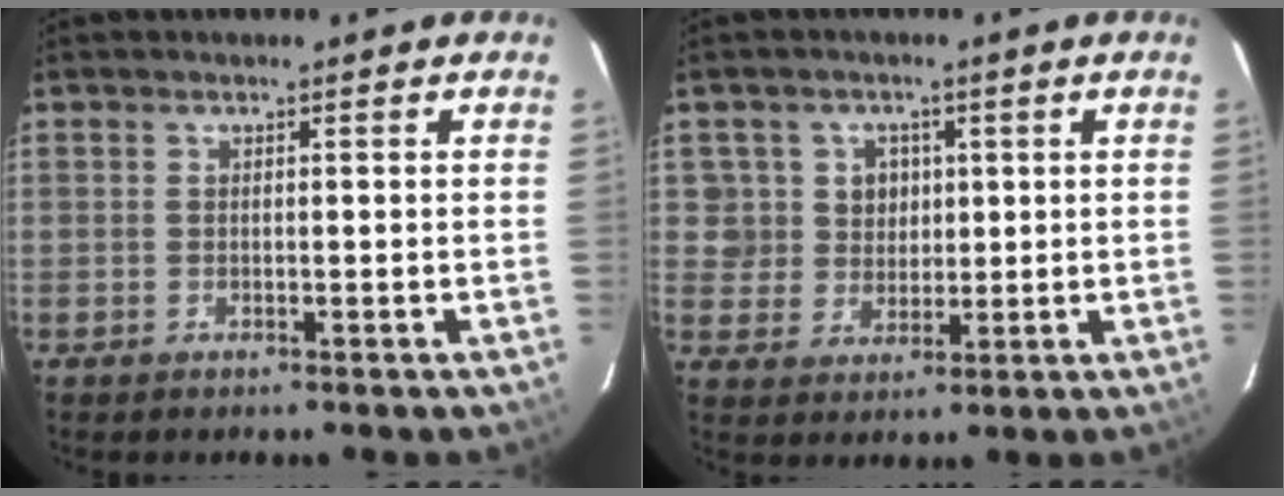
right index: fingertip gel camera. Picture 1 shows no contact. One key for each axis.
{"total": 6.4, "fx": 1.7, "fy": 6.1, "fz": 1.0, "tx": -0.018, "ty": 0.020, "tz": 0.036}